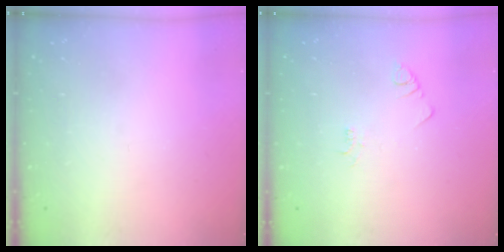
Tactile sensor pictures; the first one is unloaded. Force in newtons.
{"total": 1.9, "press": 1.9, "slide": 0.3}